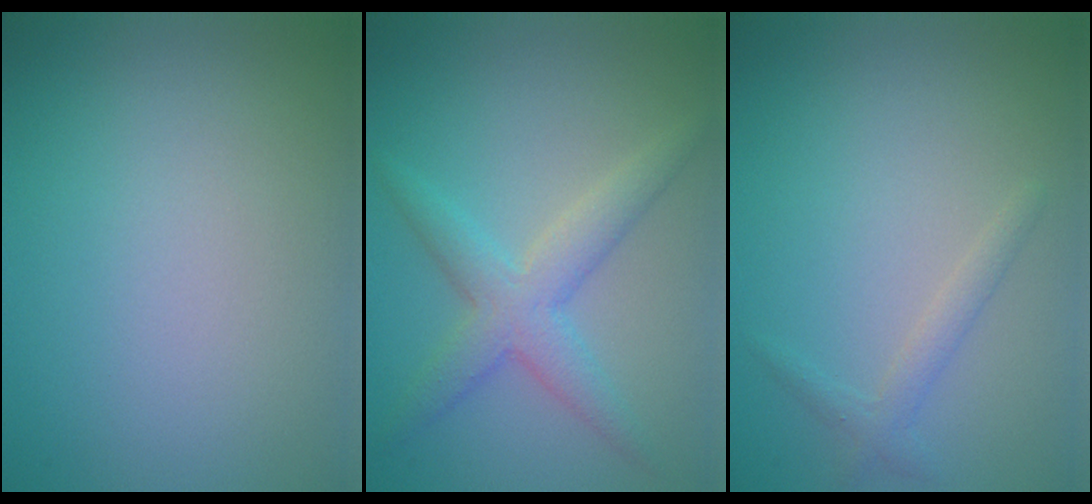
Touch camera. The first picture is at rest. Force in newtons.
{"total": 3.9, "press": 3.9, "slide": 0.1}
{"total": 1.5, "press": 1.4, "slide": 0.1}